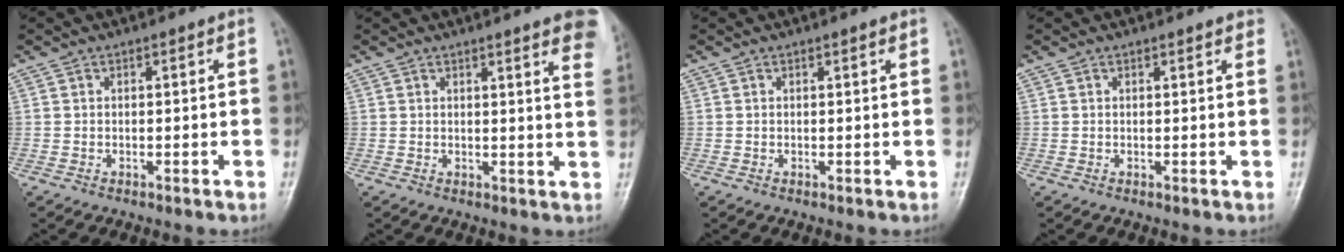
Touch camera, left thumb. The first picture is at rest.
{"total": 10.4, "force": [7.3, 1.7, 7.2], "torque": [-0.063, -0.022, 0.067]}
{"total": 0.7, "force": [0.5, 0.1, 0.4], "torque": [-0.007, -0.001, 0.005]}
{"total": 1.5, "force": [1.3, 0.4, 0.5], "torque": [0.000, -0.001, 0.012]}